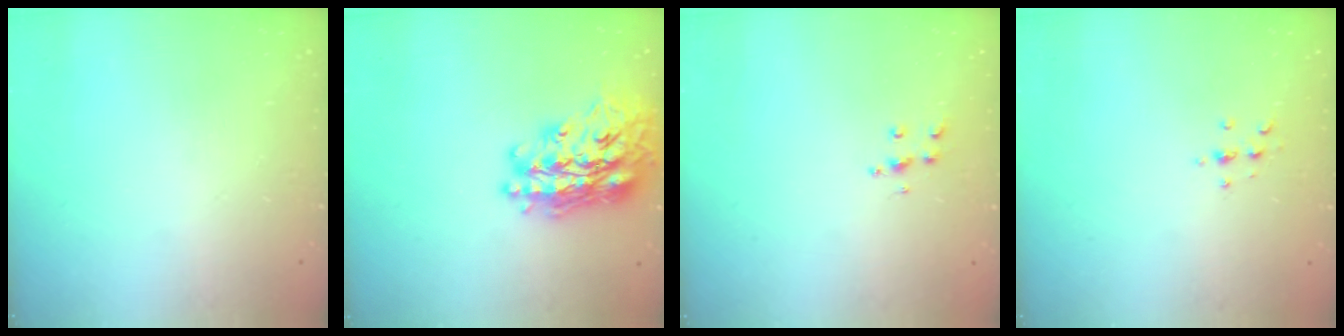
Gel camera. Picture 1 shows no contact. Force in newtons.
{"total": 27.4, "press": 27.3, "slide": 2.4}
{"total": 6.2, "press": 6.2, "slide": 0.5}
{"total": 2.1, "press": 2.1, "slide": 0.2}